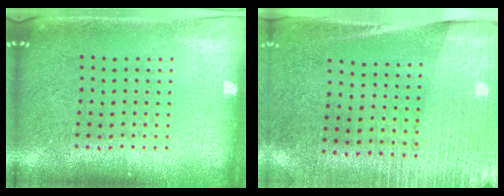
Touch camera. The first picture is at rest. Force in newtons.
{"total": 2.9, "press": 2.6, "slide": 1.3}